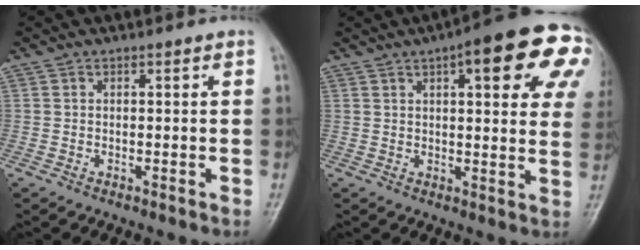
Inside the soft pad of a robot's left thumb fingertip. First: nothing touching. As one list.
[{"total": 20.5, "force": [8.3, 6.1, 17.7], "torque": [-0.207, -0.001, 0.094]}]